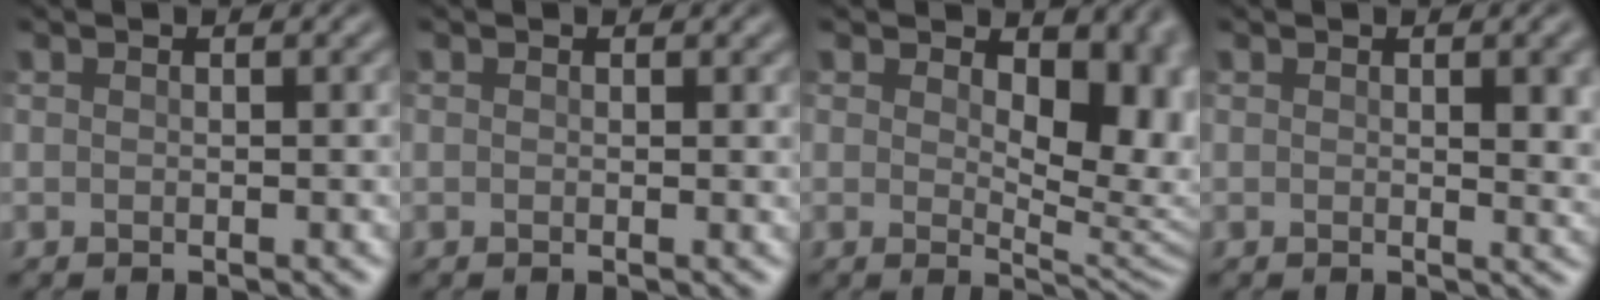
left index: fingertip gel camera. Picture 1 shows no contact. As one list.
[{"total": 0.0}, {"total": 6.7, "force": [1.9, 3.5, 5.4], "torque": [-0.073, -0.009, 0.034]}, {"total": 3.2, "force": [0.6, 0.9, 3.0], "torque": [-0.033, 0.002, 0.016]}]